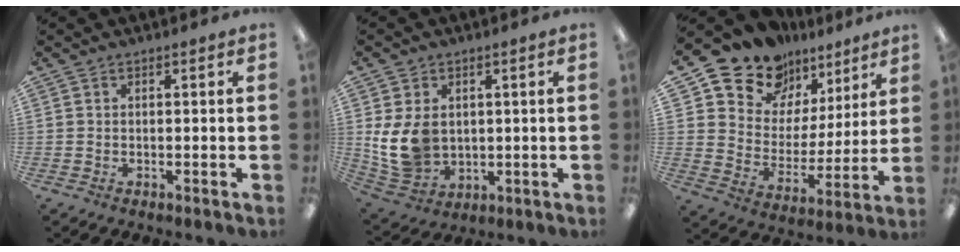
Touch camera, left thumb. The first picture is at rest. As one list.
[{"total": 11.7, "force": [1.1, 9.2, 7.1], "torque": [-0.171, 0.000, 0.027]}, {"total": 13.9, "force": [11.3, 8.0, 1.8], "torque": [-0.057, -0.096, 0.211]}]